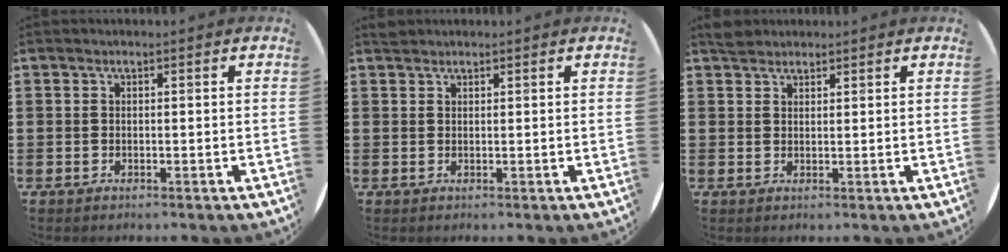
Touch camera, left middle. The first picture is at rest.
{"total": 0.7, "force": [0.7, 0.2, -0.1], "torque": [0.001, 0.003, 0.014]}
{"total": 1.9, "force": [1.8, 0.7, 0.1], "torque": [0.003, 0.002, 0.034]}